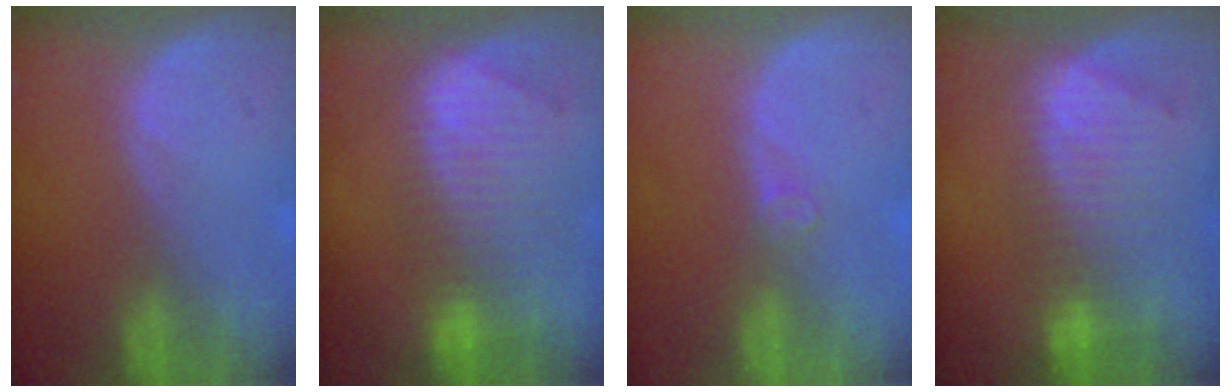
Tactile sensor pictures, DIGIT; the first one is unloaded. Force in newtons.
{"total": 9.3, "press": 8.2, "slide": 4.4}
{"total": 1.3, "press": 1.1, "slide": 0.7}
{"total": 8.8, "press": 7.9, "slide": 4.0}